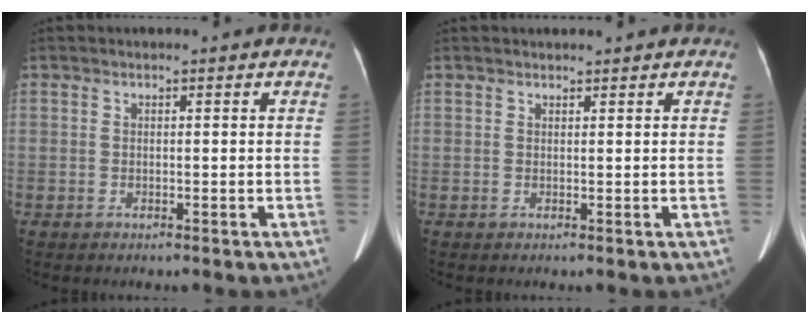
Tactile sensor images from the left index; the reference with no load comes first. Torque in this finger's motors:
{"motor_torque": [-0.03, -0.27, 0.02, 0.02]}